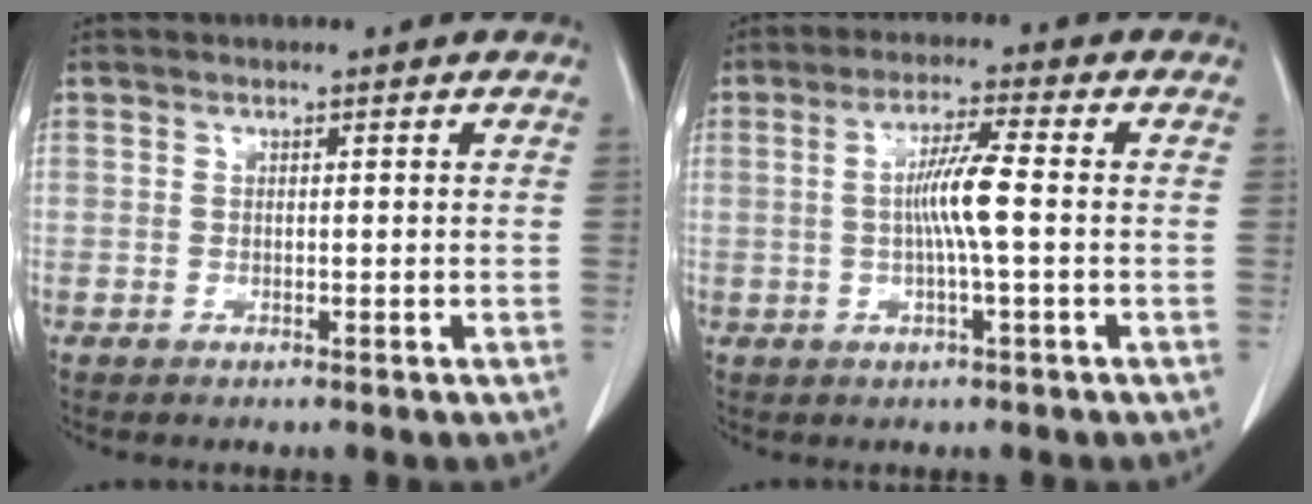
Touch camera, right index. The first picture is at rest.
{"total": 6.0, "force": [-0.2, -0.2, 6.0], "torque": [-0.114, 0.002, -0.006]}